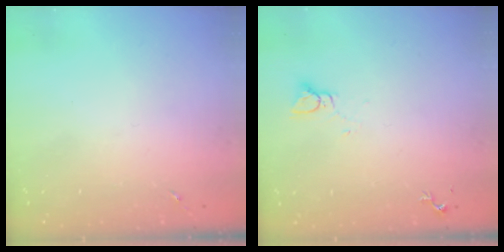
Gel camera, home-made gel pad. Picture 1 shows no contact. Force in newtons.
{"total": 2.8, "press": 2.8, "slide": 0.1}